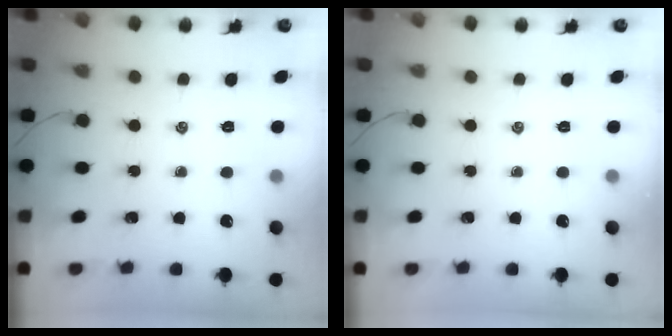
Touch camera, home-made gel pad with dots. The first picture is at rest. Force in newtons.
{"total": 0.0}